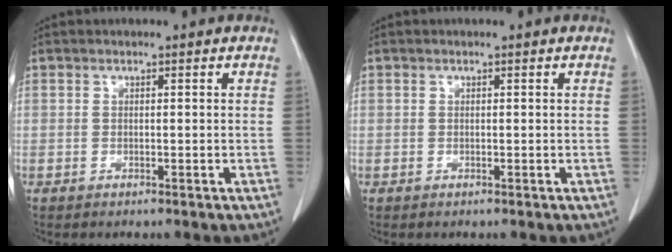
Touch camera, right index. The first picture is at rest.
{"total": 0.0}